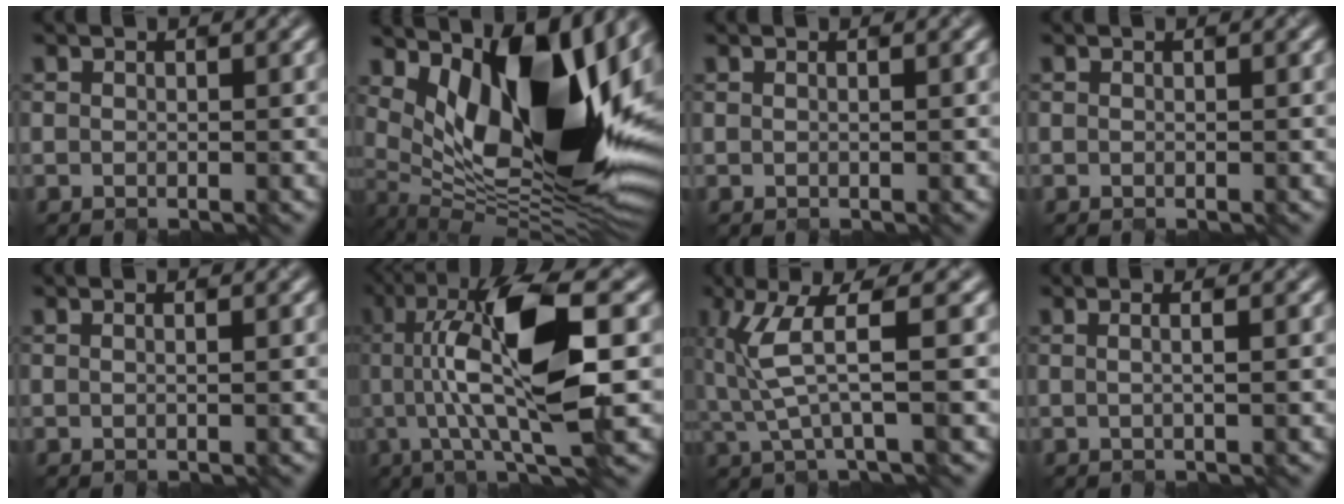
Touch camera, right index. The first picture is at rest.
{"total": 16.5, "force": [3.9, 7.1, 14.4], "torque": [-0.232, -0.002, 0.080]}
{"total": 0.8, "force": [0.3, 0.5, 0.6], "torque": [-0.006, 0.011, -0.003]}
{"total": 0.0}
{"total": 1.5, "force": [0.5, 0.9, 1.1], "torque": [-0.012, 0.020, -0.004]}
{"total": 10.9, "force": [0.4, 2.5, 10.6], "torque": [-0.205, 0.003, 0.031]}
{"total": 4.0, "force": [0.0, 0.2, 4.0], "torque": [-0.112, 0.001, 0.024]}
{"total": 1.8, "force": [0.1, 0.8, 1.6], "torque": [-0.021, 0.014, -0.004]}